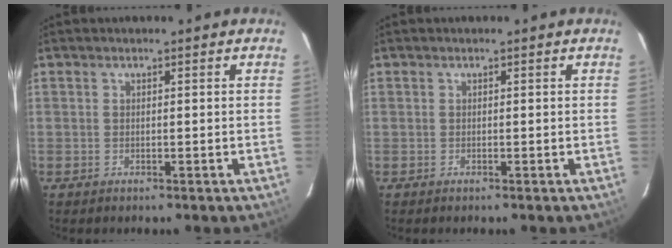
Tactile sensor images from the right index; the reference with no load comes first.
{"total": 1.2, "force": [-0.3, -0.3, -1.1], "torque": [0.018, -0.001, -0.009]}